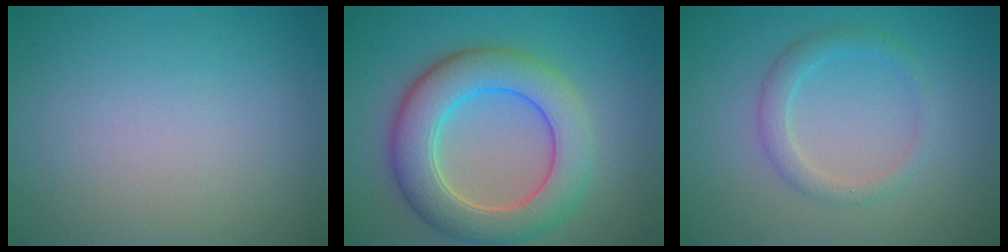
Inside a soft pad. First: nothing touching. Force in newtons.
{"total": 7.9, "press": 7.9, "slide": 0.6}
{"total": 2.1, "press": 2.1, "slide": 0.1}